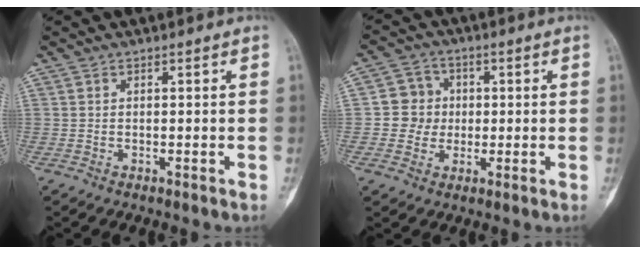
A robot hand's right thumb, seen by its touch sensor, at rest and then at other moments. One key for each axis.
{"total": 6.5, "fx": -0.1, "fy": 6.3, "fz": 1.6, "tx": 0.013, "ty": 0.012, "tz": -0.009}